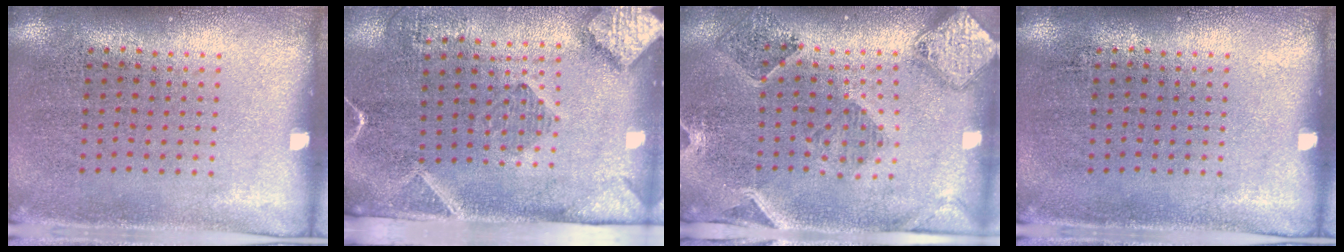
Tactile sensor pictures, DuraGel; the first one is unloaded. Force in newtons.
{"total": 2.9, "press": 2.1, "slide": 2.0}
{"total": 1.6, "press": 1.5, "slide": 0.3}
{"total": 0.0}